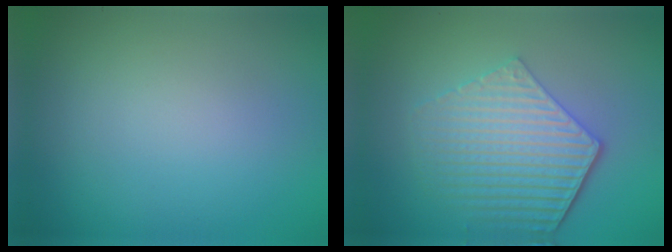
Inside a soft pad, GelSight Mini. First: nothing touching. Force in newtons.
{"total": 5.8, "press": 4.4, "slide": 3.8}